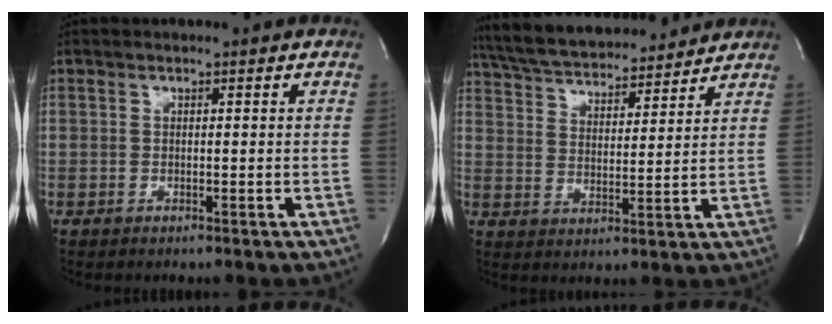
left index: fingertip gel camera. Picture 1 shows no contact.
{"total": 17.0, "force": [15.6, 3.3, 5.9], "torque": [-0.107, 0.026, 0.246]}